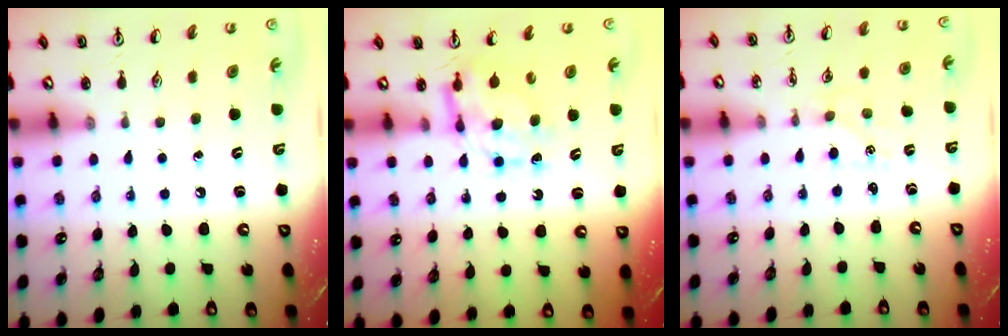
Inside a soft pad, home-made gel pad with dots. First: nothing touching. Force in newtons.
{"total": 7.2, "press": 7.2, "slide": 0.2}
{"total": 2.3, "press": 2.3, "slide": 0.3}